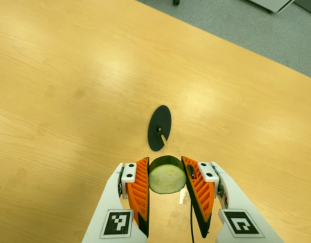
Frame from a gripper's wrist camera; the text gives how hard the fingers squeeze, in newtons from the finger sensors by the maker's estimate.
{"total": 12.5, "left": 11.3, "right": 13.7}